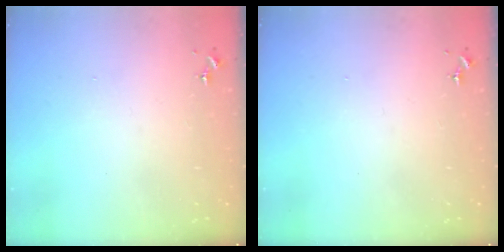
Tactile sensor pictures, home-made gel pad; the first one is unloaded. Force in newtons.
{"total": 0.0}